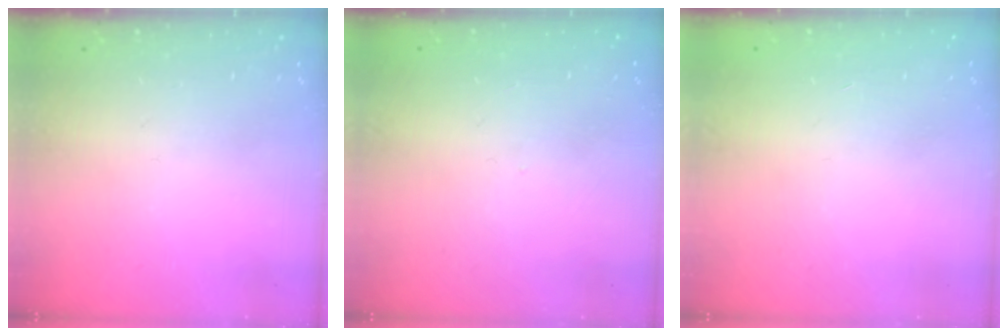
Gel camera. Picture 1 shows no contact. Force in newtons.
{"total": 0.0}
{"total": 0.9, "press": 0.8, "slide": 0.2}